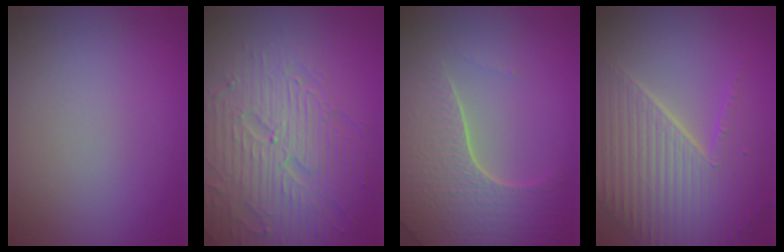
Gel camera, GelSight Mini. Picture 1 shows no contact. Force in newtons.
{"total": 8.7, "press": 6.2, "slide": 6.1}
{"total": 7.0, "press": 5.2, "slide": 4.7}
{"total": 6.9, "press": 5.5, "slide": 4.2}